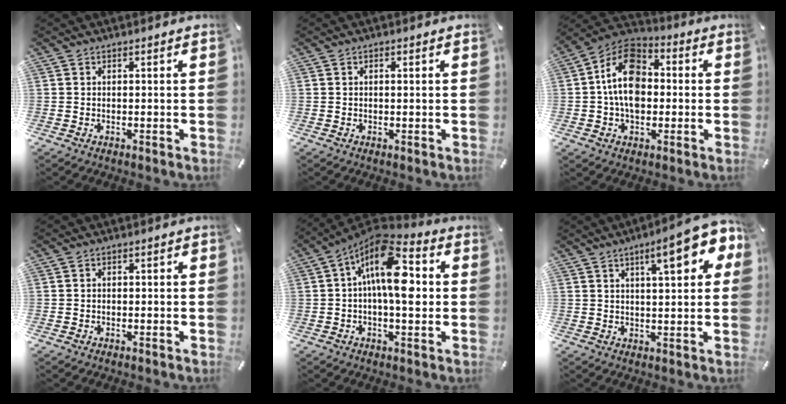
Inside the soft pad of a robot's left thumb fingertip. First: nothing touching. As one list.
[{"total": 0.6, "force": [0.1, 0.2, 0.6], "torque": [-0.011, 0.001, 0.001]}, {"total": 13.7, "force": [-0.5, 9.8, 9.6], "torque": [-0.192, 0.013, -0.012]}, {"total": 1.1, "force": [-0.7, 0.6, 0.5], "torque": [-0.011, 0.003, -0.016]}, {"total": 15.7, "force": [1.8, 7.2, 13.8], "torque": [-0.243, -0.020, 0.025]}, {"total": 12.7, "force": [6.1, 3.8, 10.4], "torque": [-0.148, -0.020, 0.095]}]